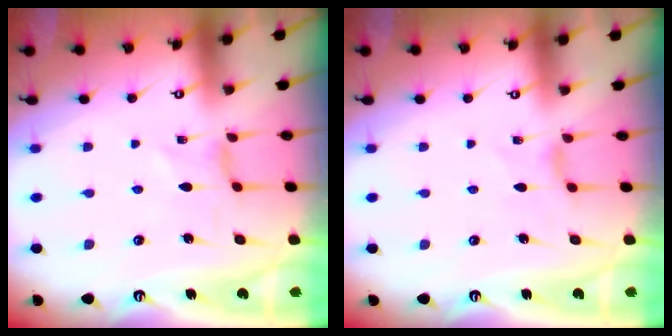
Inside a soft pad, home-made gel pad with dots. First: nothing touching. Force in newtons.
{"total": 1.6, "press": 1.5, "slide": 0.4}